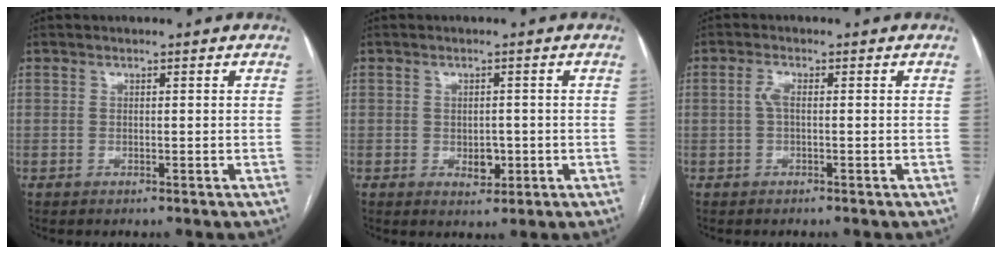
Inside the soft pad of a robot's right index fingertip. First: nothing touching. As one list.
[{"total": 2.9, "force": [-0.9, 1.9, 2.0], "torque": [-0.026, 0.002, -0.004]}, {"total": 1.8, "force": [-0.2, 0.7, 1.7], "torque": [-0.036, 0.005, -0.005]}]